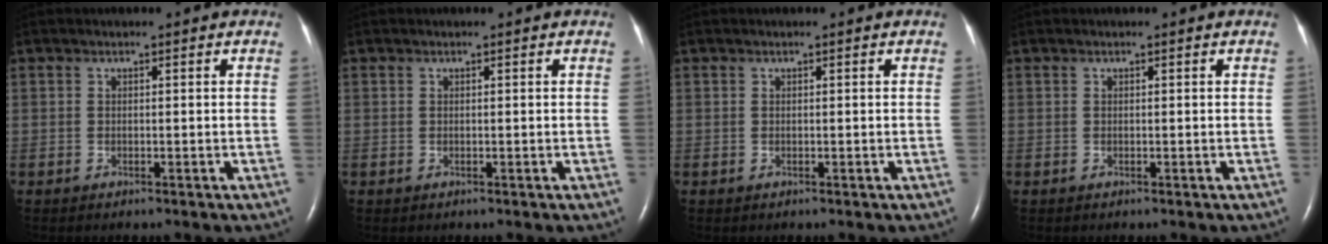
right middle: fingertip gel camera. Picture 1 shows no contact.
{"total": 0.0}
{"total": 0.0}
{"total": 0.0}